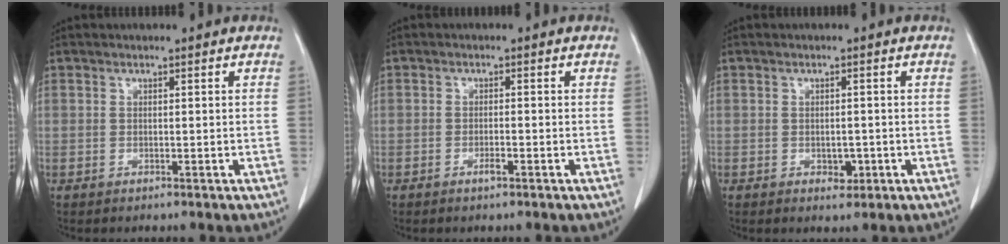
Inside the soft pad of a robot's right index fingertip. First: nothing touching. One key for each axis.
{"total": 1.3, "fx": -0.8, "fy": 0.1, "fz": 1.1, "tx": -0.020, "ty": -0.001, "tz": -0.013}
{"total": 2.0, "fx": -0.6, "fy": 1.3, "fz": 1.3, "tx": -0.015, "ty": 0.000, "tz": -0.003}